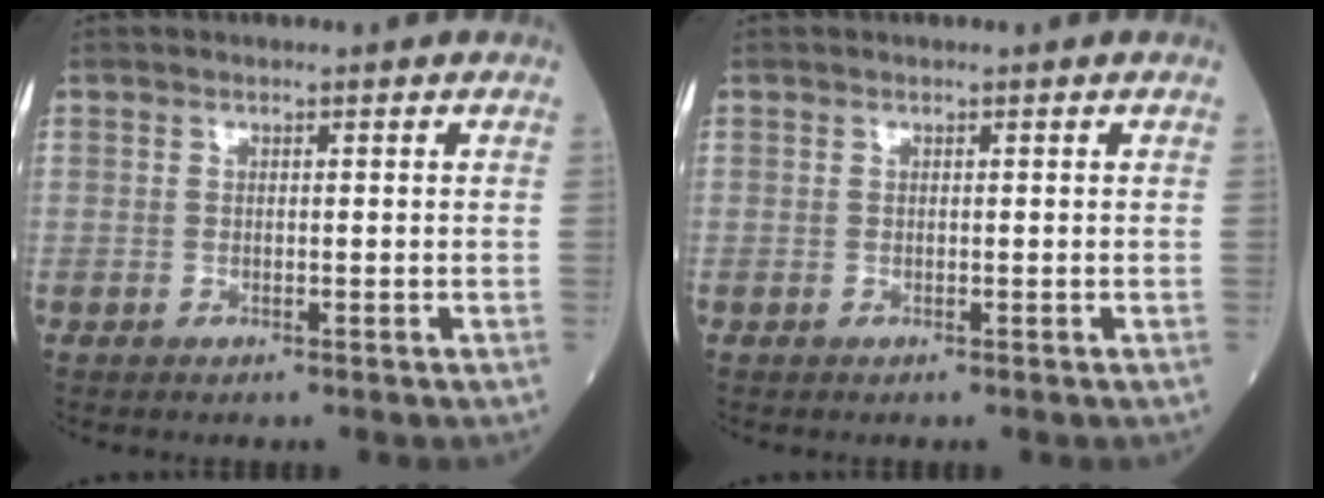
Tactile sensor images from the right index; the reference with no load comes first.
{"total": 0.0}